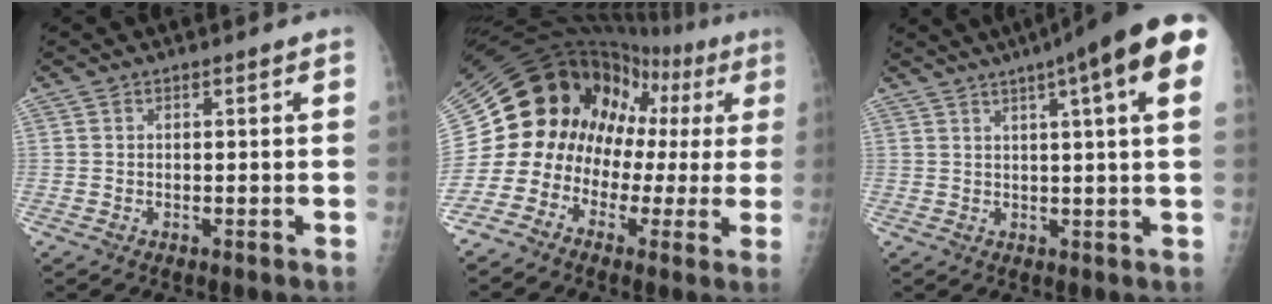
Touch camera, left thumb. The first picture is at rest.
{"total": 19.2, "force": [-0.8, 15.6, 11.2], "torque": [-0.152, 0.090, -0.018]}
{"total": 16.9, "force": [8.2, 2.0, 14.6], "torque": [-0.205, 0.012, 0.095]}